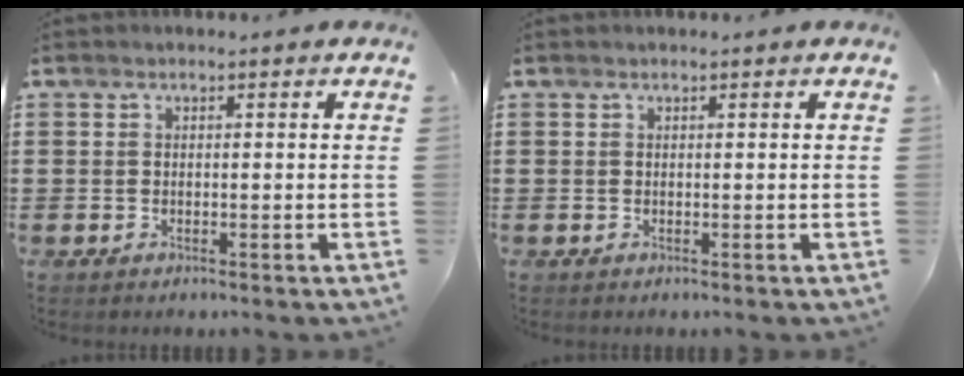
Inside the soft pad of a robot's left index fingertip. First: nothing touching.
{"total": 0.0}